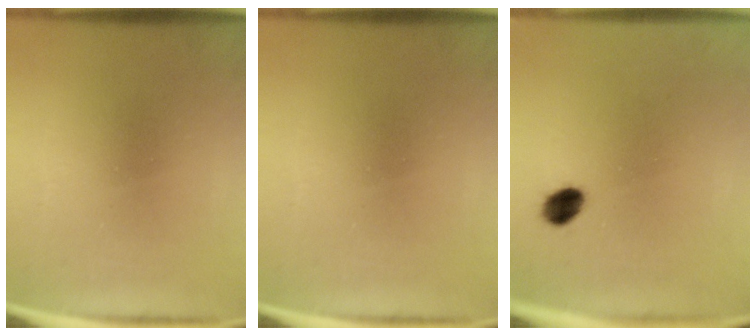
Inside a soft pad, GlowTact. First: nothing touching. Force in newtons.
{"total": 0.0}
{"total": 3.8}